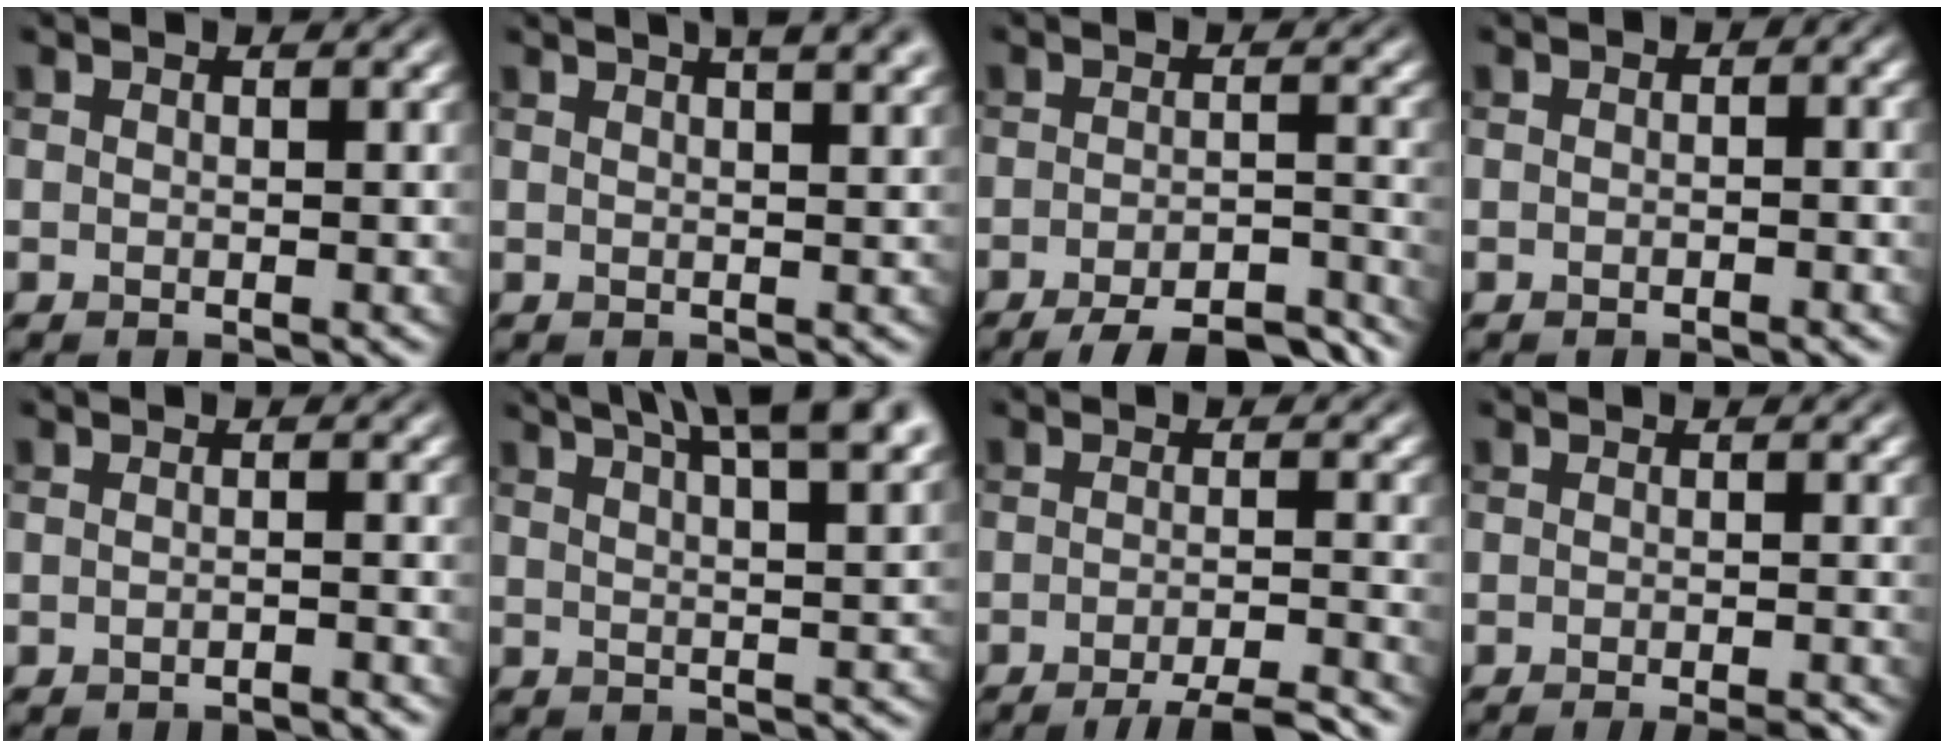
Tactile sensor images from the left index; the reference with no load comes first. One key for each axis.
{"total": 7.2, "fx": 4.2, "fy": 3.1, "fz": 5.0, "tx": -0.019, "ty": 0.046, "tz": 0.021}
{"total": 8.2, "fx": -6.6, "fy": 1.9, "fz": 4.5, "tx": -0.060, "ty": -0.013, "tz": -0.089}
{"total": 1.3, "fx": -0.3, "fy": 0.7, "fz": 1.0, "tx": -0.013, "ty": 0.000, "tz": -0.005}
{"total": 1.9, "fx": -1.8, "fy": 0.2, "fz": 0.6, "tx": 0.003, "ty": -0.001, "tz": -0.030}
{"total": 11.8, "fx": 7.4, "fy": 3.9, "fz": 8.3, "tx": -0.078, "ty": 0.049, "tz": 0.069}
{"total": 5.7, "fx": -4.2, "fy": 0.8, "fz": 3.8, "tx": -0.055, "ty": -0.003, "tz": -0.065}
{"total": 3.7, "fx": -2.5, "fy": 0.9, "fz": 2.6, "tx": -0.020, "ty": 0.004, "tz": -0.032}